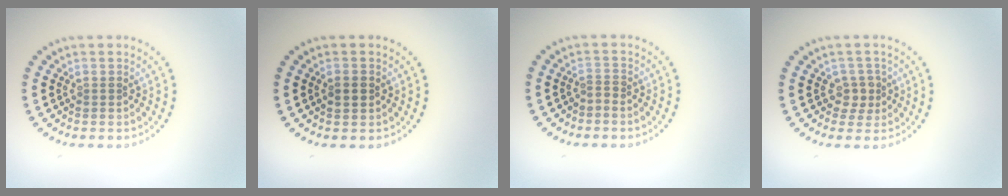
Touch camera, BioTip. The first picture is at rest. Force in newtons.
{"total": 1.3, "press": 1.3, "slide": 0.1}
{"total": 0.8, "press": 0.2, "slide": 0.7}
{"total": 1.7, "press": 1.5, "slide": 0.9}